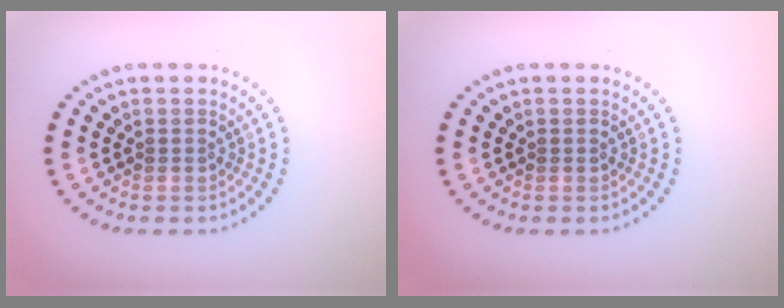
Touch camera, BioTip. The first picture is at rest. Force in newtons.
{"total": 0.0}